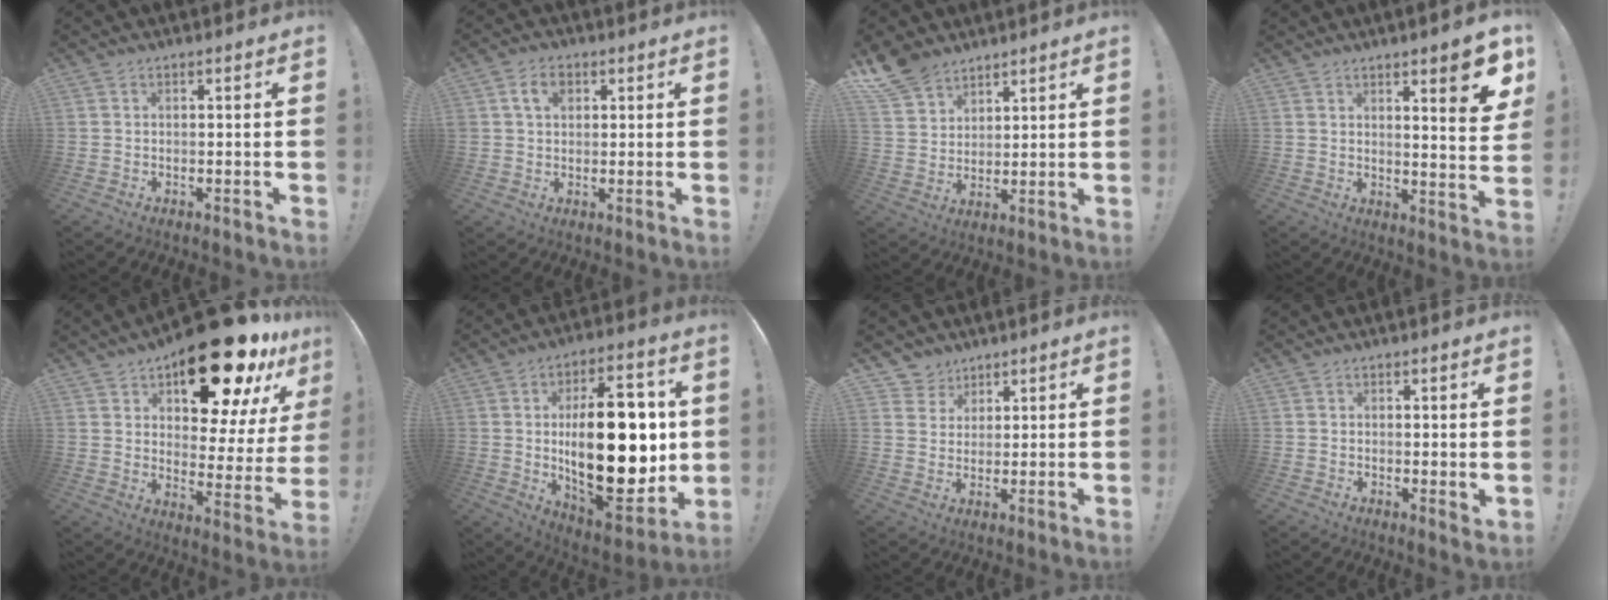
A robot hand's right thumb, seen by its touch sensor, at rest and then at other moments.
{"total": 5.9, "force": [2.2, 4.2, 3.5], "torque": [-0.054, 0.007, 0.040]}
{"total": 10.1, "force": [7.9, 5.7, 2.7], "torque": [-0.062, -0.050, 0.158]}
{"total": 8.8, "force": [5.2, 1.0, 7.0], "torque": [-0.077, -0.042, 0.077]}
{"total": 22.8, "force": [15.7, 9.6, 13.4], "torque": [-0.165, -0.111, 0.265]}
{"total": 30.6, "force": [0.8, 14.9, 26.7], "torque": [-0.434, -0.017, 0.025]}
{"total": 5.3, "force": [3.4, 4.1, 0.1], "torque": [-0.001, -0.030, 0.066]}
{"total": 1.3, "force": [1.0, 0.4, 0.8], "torque": [-0.006, -0.002, 0.015]}